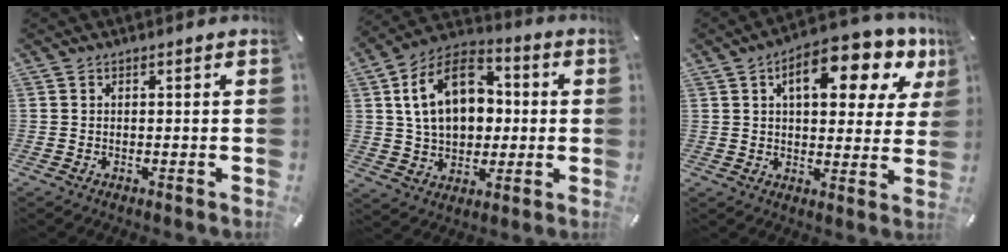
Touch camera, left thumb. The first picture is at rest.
{"total": 16.4, "force": [2.7, 12.3, 10.5], "torque": [-0.196, 0.004, 0.048]}
{"total": 14.4, "force": [6.9, 7.0, 10.5], "torque": [-0.139, -0.030, 0.107]}